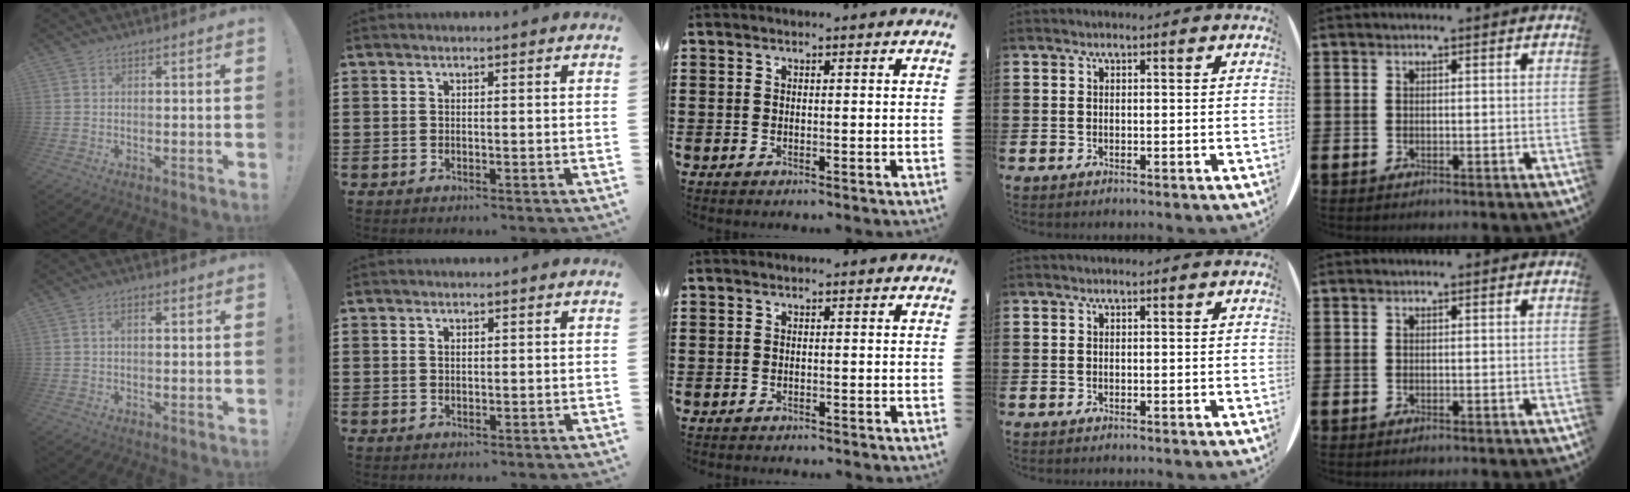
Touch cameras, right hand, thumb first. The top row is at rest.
{"thumb": {"total": 2.0, "force": [0.1, 0.9, 1.7], "torque": [-0.029, 0.005, 0.000]}, "index": {"total": 0.8, "force": [0.2, 0.5, 0.6], "torque": [-0.015, 0.002, 0.005]}, "middle": {"total": 0.6, "force": [-0.6, 0.0, 0.0], "torque": [-0.003, -0.001, -0.013]}}